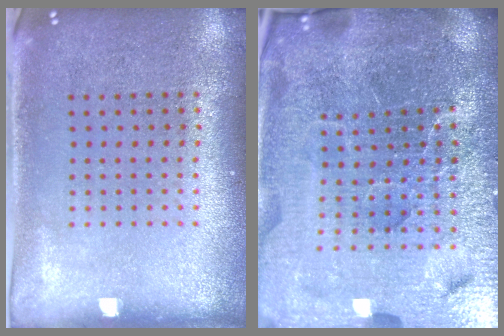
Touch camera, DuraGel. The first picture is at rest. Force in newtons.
{"total": 7.1, "press": 6.2, "slide": 3.5}